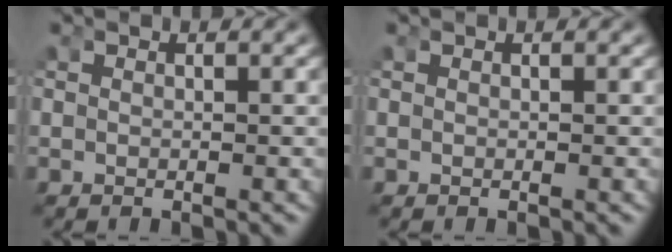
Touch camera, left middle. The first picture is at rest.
{"total": 0.0}